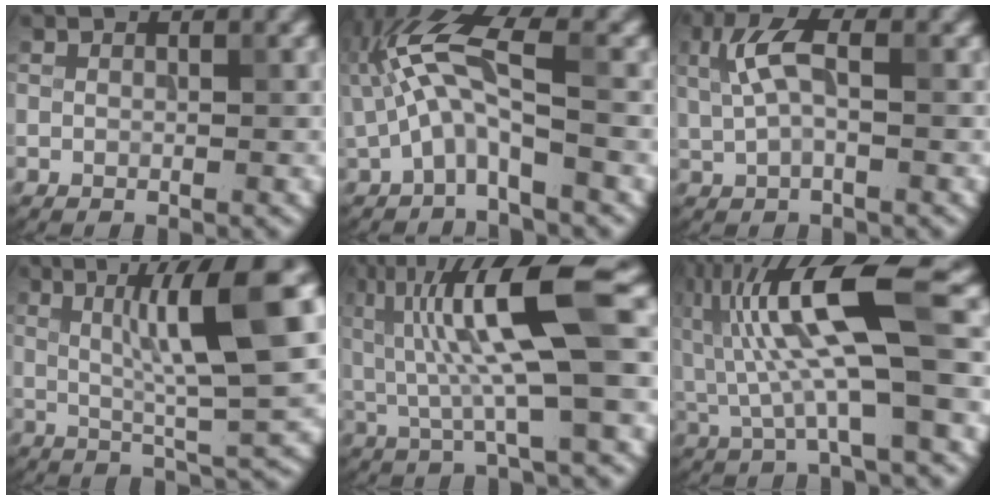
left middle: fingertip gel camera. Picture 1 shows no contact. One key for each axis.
{"total": 6.6, "fx": 0.0, "fy": 2.2, "fz": 6.3, "tx": -0.139, "ty": 0.021, "tz": -0.008}
{"total": 3.7, "fx": 0.9, "fy": 1.6, "fz": 3.3, "tx": -0.074, "ty": 0.008, "tz": 0.014}
{"total": 10.0, "fx": 2.4, "fy": 1.4, "fz": 9.6, "tx": -0.136, "ty": 0.006, "tz": 0.042}
{"total": 10.2, "fx": 2.1, "fy": 1.8, "fz": 9.8, "tx": -0.180, "ty": 0.000, "tz": 0.043}
{"total": 10.7, "fx": 1.2, "fy": 2.3, "fz": 10.3, "tx": -0.201, "ty": 0.016, "tz": 0.023}